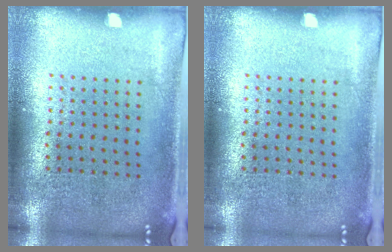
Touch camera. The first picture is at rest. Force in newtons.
{"total": 0.0}